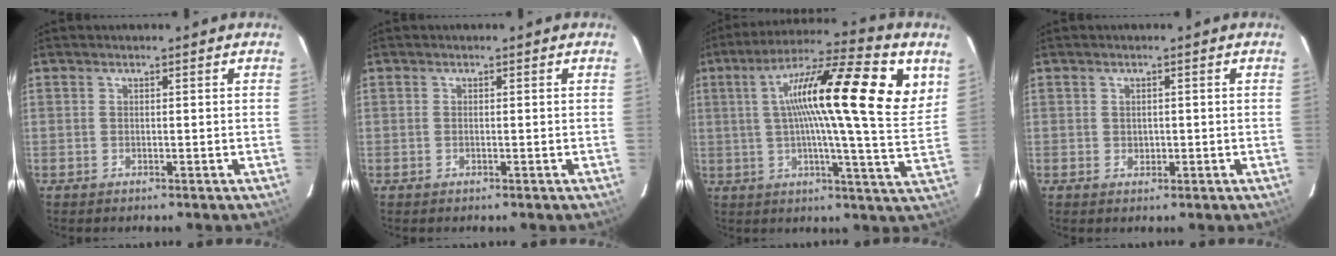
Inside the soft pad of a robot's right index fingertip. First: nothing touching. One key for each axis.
{"total": 0.0}
{"total": 22.5, "fx": 8.5, "fy": 3.1, "fz": 20.7, "tx": -0.328, "ty": 0.035, "tz": 0.110}
{"total": 1.4, "fx": -0.1, "fy": 1.3, "fz": 0.5, "tx": -0.005, "ty": 0.001, "tz": 0.000}